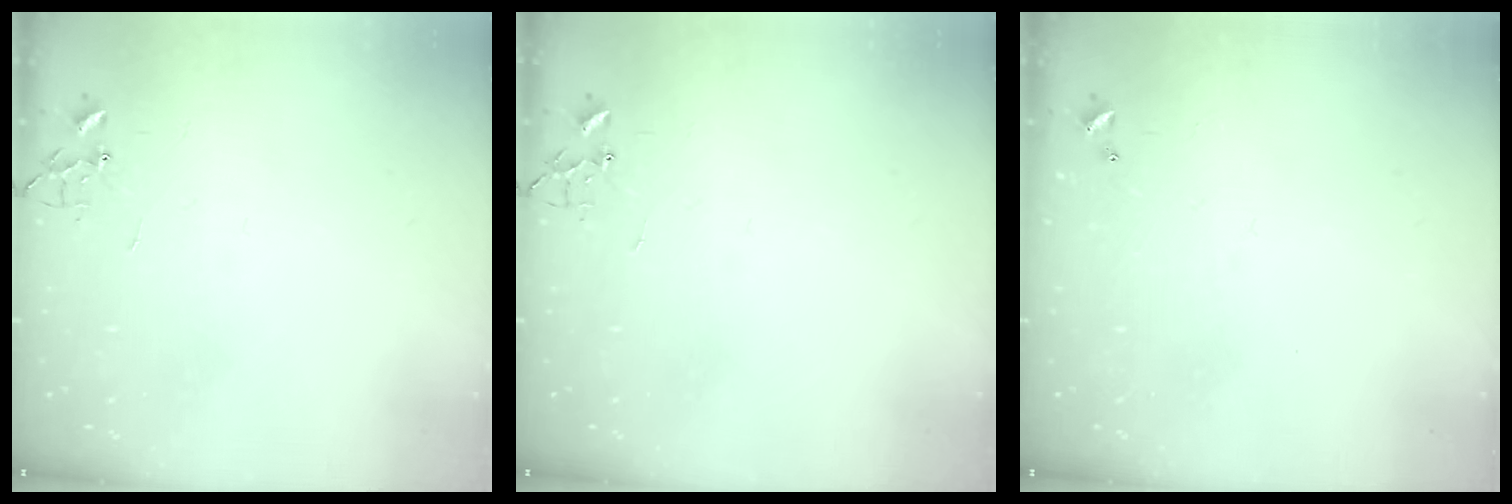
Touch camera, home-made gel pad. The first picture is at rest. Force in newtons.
{"total": 0.0}
{"total": 0.0}